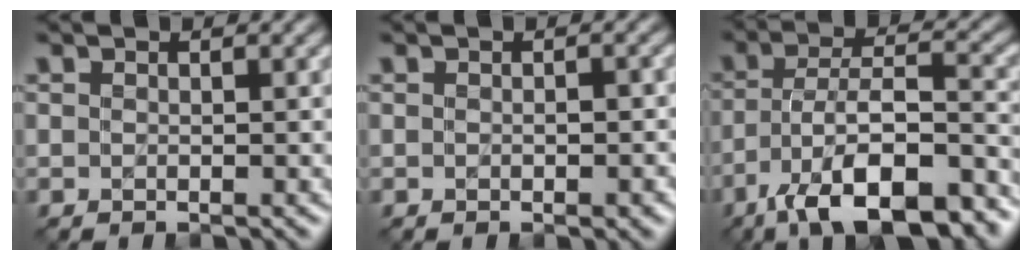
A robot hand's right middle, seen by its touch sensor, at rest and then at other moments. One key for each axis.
{"total": 1.7, "fx": -0.4, "fy": 0.8, "fz": 1.5, "tx": -0.014, "ty": -0.001, "tz": 0.001}
{"total": 12.9, "fx": -8.2, "fy": 4.4, "fz": 8.8, "tx": -0.151, "ty": 0.004, "tz": -0.136}